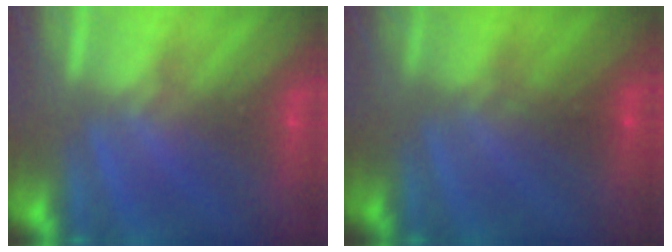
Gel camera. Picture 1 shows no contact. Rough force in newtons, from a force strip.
{"total": 2.5}